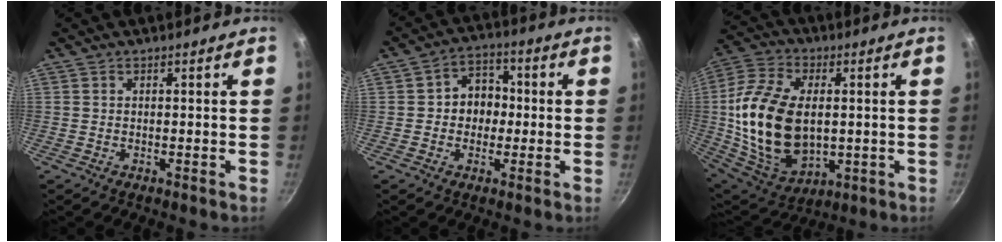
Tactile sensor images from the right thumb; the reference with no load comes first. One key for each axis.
{"total": 7.5, "fx": -0.2, "fy": 6.3, "fz": 4.0, "tx": -0.010, "ty": 0.016, "tz": -0.011}
{"total": 21.9, "fx": 0.5, "fy": 13.7, "fz": 17.1, "tx": -0.324, "ty": -0.003, "tz": 0.022}